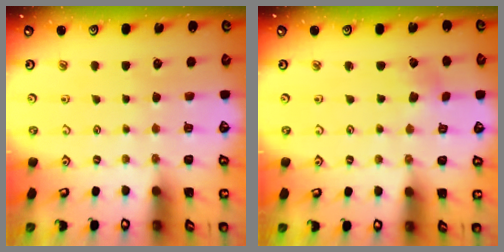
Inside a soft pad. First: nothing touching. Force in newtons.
{"total": 2.7, "press": 2.7, "slide": 0.3}